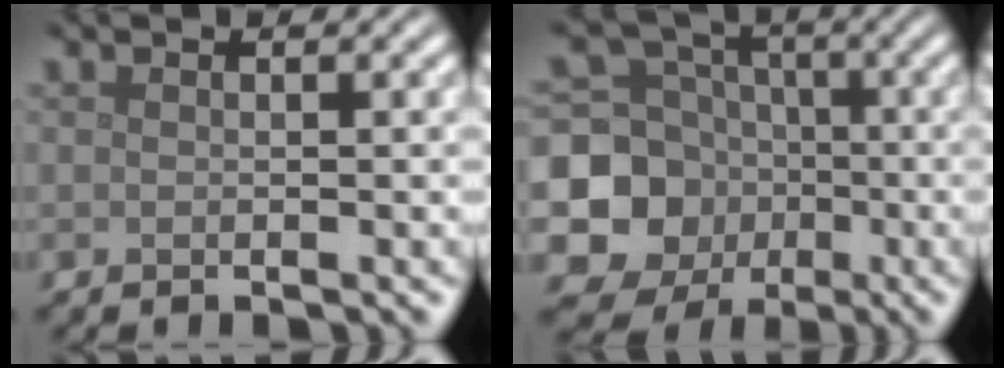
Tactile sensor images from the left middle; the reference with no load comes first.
{"total": 10.5, "force": [-2.4, 9.5, 3.6], "torque": [-0.097, -0.020, -0.058]}